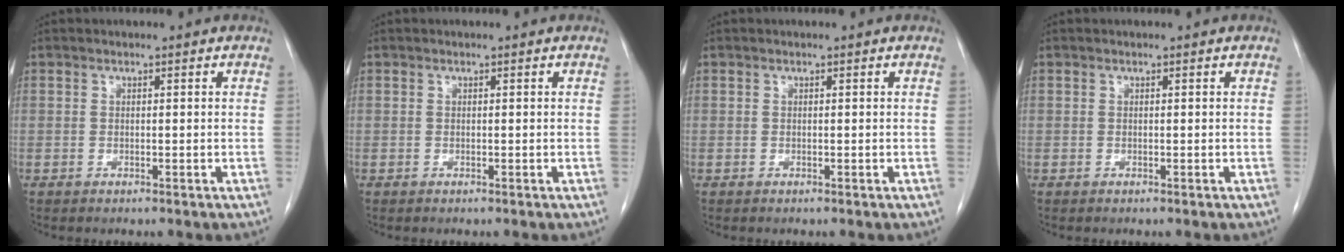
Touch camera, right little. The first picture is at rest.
{"total": 0.0}
{"total": 0.0}
{"total": 0.0}